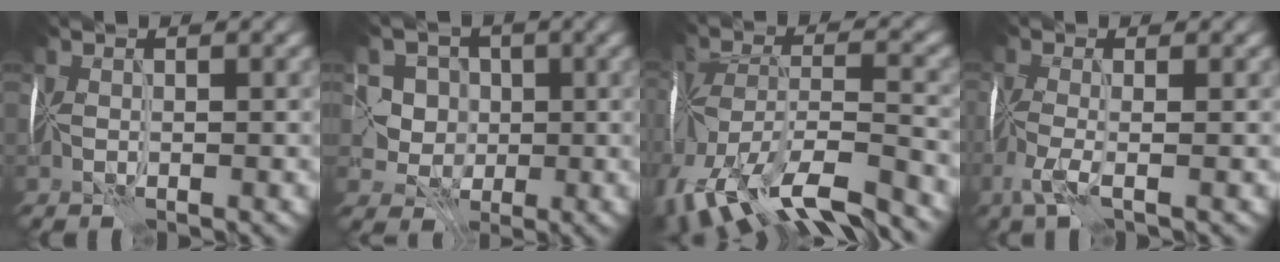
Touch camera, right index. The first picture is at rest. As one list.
[{"total": 3.9, "force": [0.5, 3.8, 0.8], "torque": [-0.011, 0.016, -0.006]}, {"total": 12.5, "force": [-9.0, 4.4, 7.5], "torque": [-0.172, -0.003, -0.138]}, {"total": 3.0, "force": [-1.7, 0.9, 2.4], "torque": [-0.059, -0.003, -0.045]}]